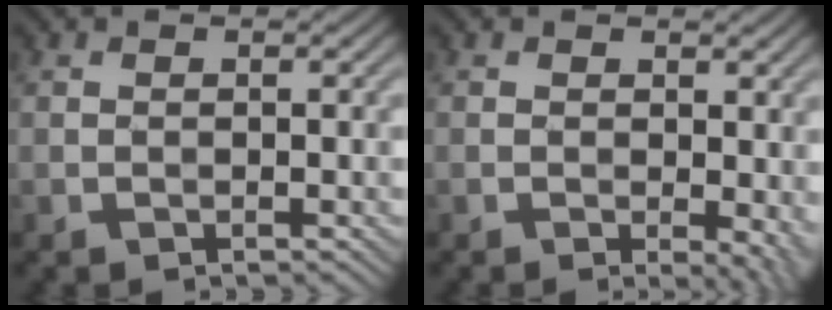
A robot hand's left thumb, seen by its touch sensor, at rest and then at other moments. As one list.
[{"total": 3.5, "force": [-0.2, 1.3, 3.2], "torque": [-0.038, -0.003, -0.002]}]